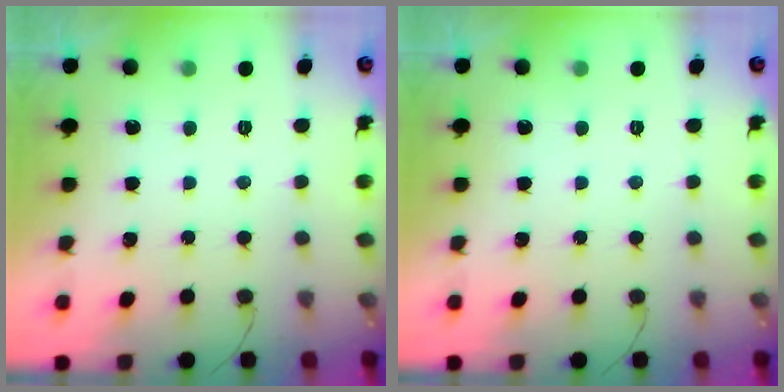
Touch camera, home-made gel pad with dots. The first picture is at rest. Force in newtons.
{"total": 0.0}